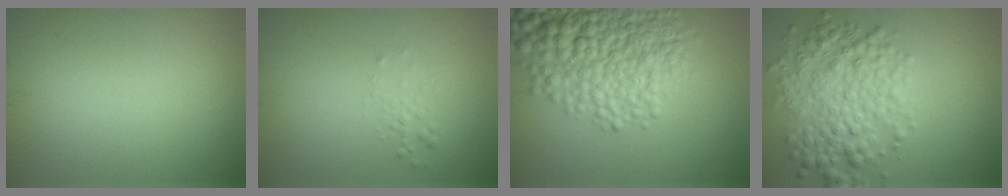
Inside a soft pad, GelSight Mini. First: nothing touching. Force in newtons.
{"total": 1.0, "press": 1.0, "slide": 0.1}
{"total": 10.2, "press": 10.2, "slide": 0.3}
{"total": 5.8, "press": 5.8, "slide": 0.1}